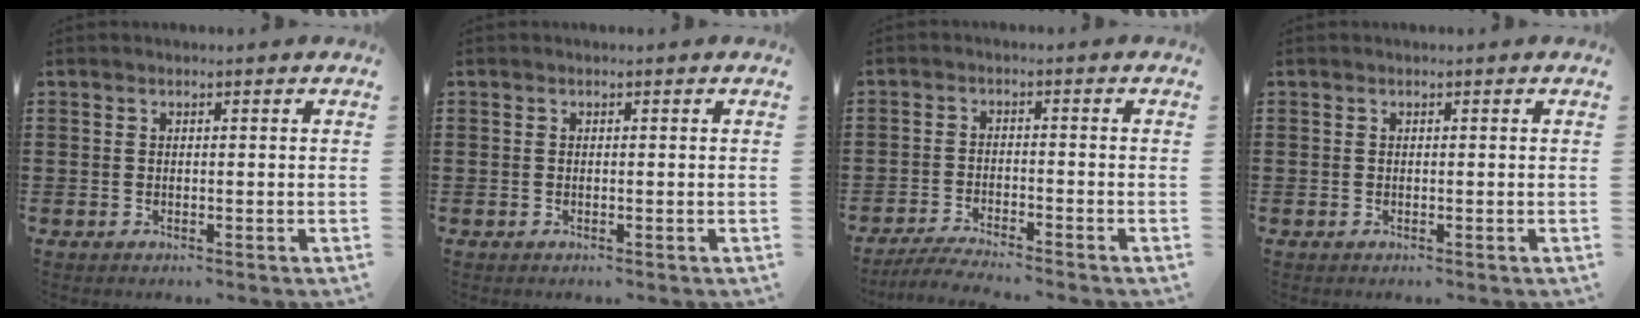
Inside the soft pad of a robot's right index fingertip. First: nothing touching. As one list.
[{"total": 0.0}, {"total": 3.5, "force": [-3.4, -0.2, 0.9], "torque": [-0.022, -0.004, -0.070]}, {"total": 0.0}]